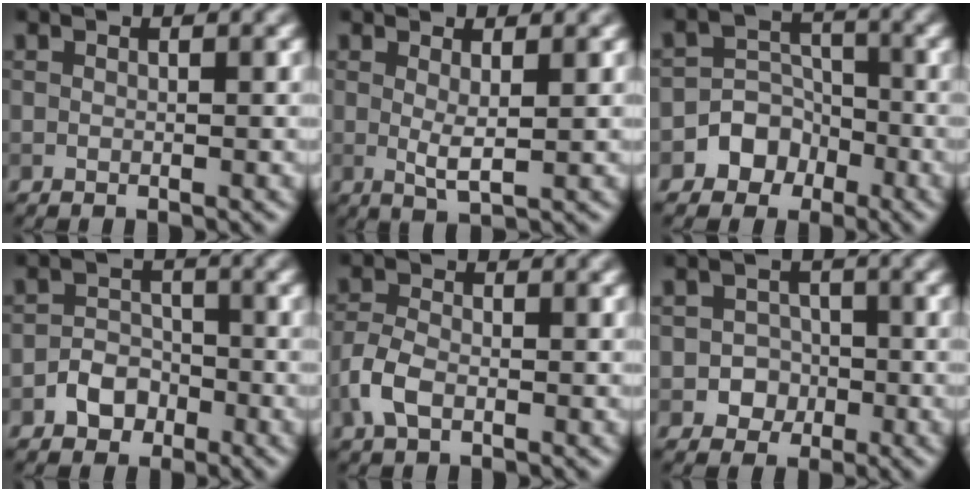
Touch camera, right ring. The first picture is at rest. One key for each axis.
{"total": 2.0, "fx": 0.5, "fy": 0.4, "fz": 1.9, "tx": -0.035, "ty": -0.006, "tz": 0.012}
{"total": 4.6, "fx": -2.4, "fy": 3.8, "fz": 0.9, "tx": 0.022, "ty": 0.010, "tz": -0.061}
{"total": 2.7, "fx": -1.5, "fy": 2.1, "fz": 0.9, "tx": -0.007, "ty": 0.007, "tz": -0.027}
{"total": 2.9, "fx": -1.2, "fy": 1.7, "fz": 2.1, "tx": -0.047, "ty": 0.002, "tz": -0.033}
{"total": 2.7, "fx": -0.9, "fy": 2.5, "fz": 0.7, "tx": 0.009, "ty": 0.005, "tz": -0.025}